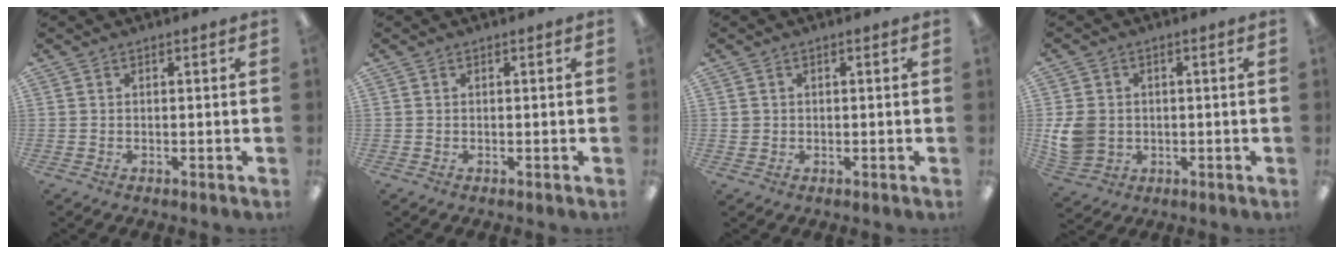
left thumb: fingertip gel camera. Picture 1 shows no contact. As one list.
[{"total": 0.0}, {"total": 1.2, "force": [0.1, 1.2, 0.2], "torque": [-0.005, 0.004, 0.001]}, {"total": 7.9, "force": [-0.1, 6.8, 4.0], "torque": [-0.094, 0.012, 0.003]}]